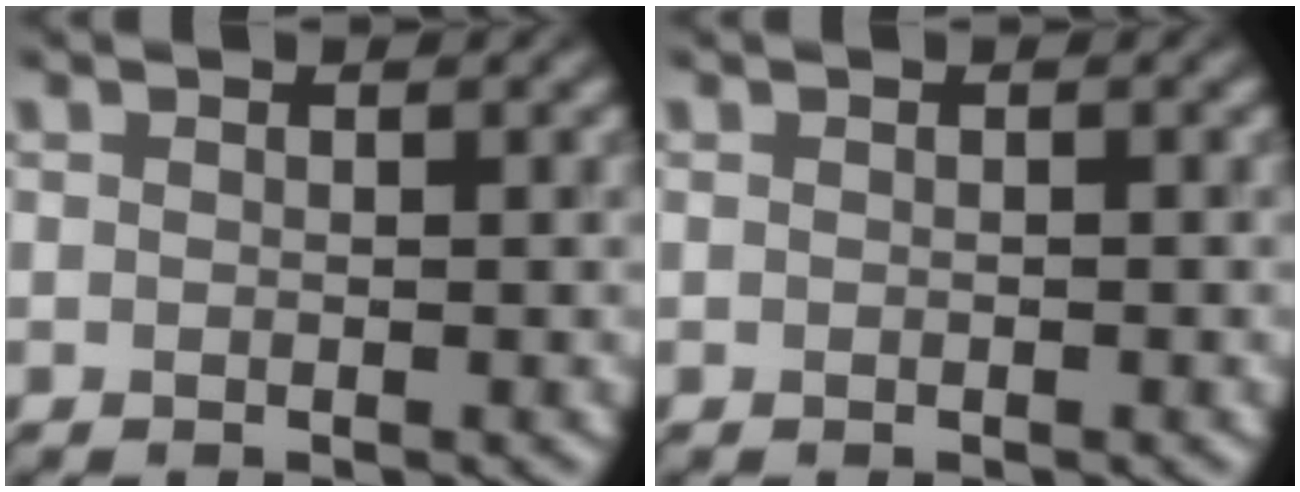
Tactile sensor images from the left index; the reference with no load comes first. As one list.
[{"total": 0.0}]